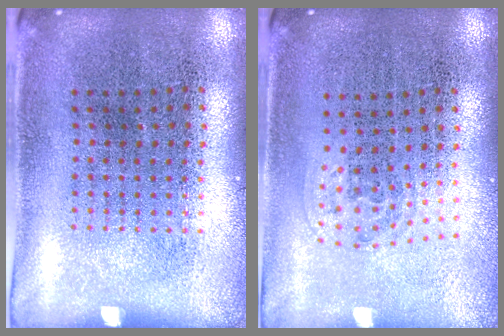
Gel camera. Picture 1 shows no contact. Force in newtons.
{"total": 1.1, "press": 0.7, "slide": 0.8}